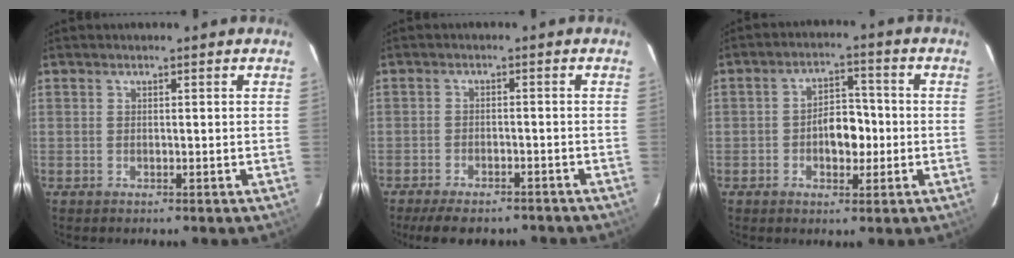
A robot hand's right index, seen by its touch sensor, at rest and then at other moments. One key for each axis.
{"total": 10.2, "fx": -8.4, "fy": 3.4, "fz": 4.7, "tx": -0.104, "ty": -0.016, "tz": -0.121}
{"total": 6.5, "fx": -1.3, "fy": 4.0, "fz": 5.0, "tx": -0.089, "ty": 0.013, "tz": -0.016}